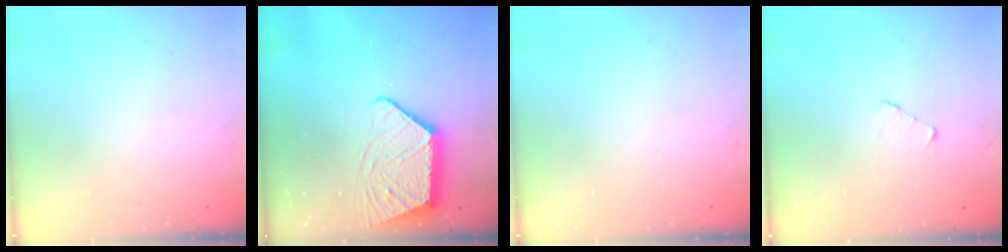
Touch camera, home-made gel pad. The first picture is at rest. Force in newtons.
{"total": 12.9, "press": 12.9, "slide": 1.0}
{"total": 0.0}
{"total": 2.7, "press": 2.7, "slide": 0.3}